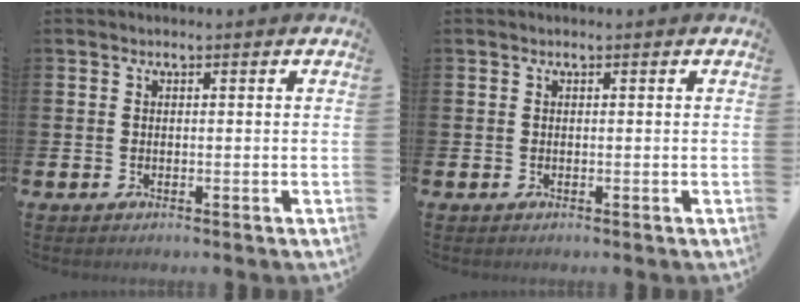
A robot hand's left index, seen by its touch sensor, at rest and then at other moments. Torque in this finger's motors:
{"motor_torque": [-0.09, 0.10, 0.01, 0.01]}